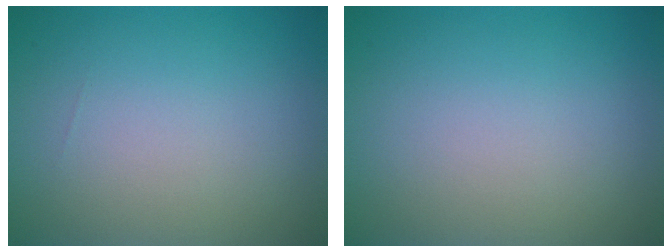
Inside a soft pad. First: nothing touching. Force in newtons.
{"total": 0.0}